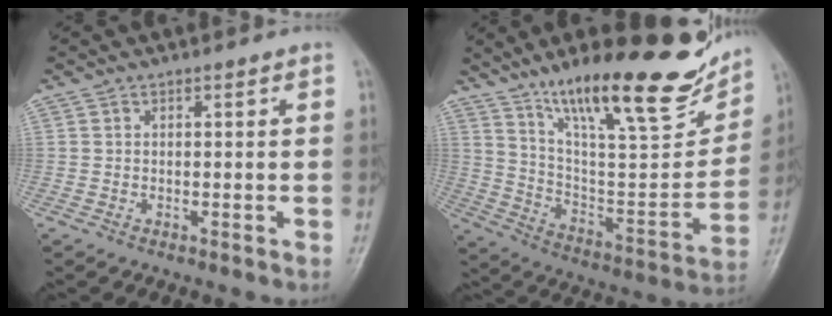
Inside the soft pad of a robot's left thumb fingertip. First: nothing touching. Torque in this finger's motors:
{"motor_torque": [0.22, 0.23, 1.47, -1.30, 0.27]}